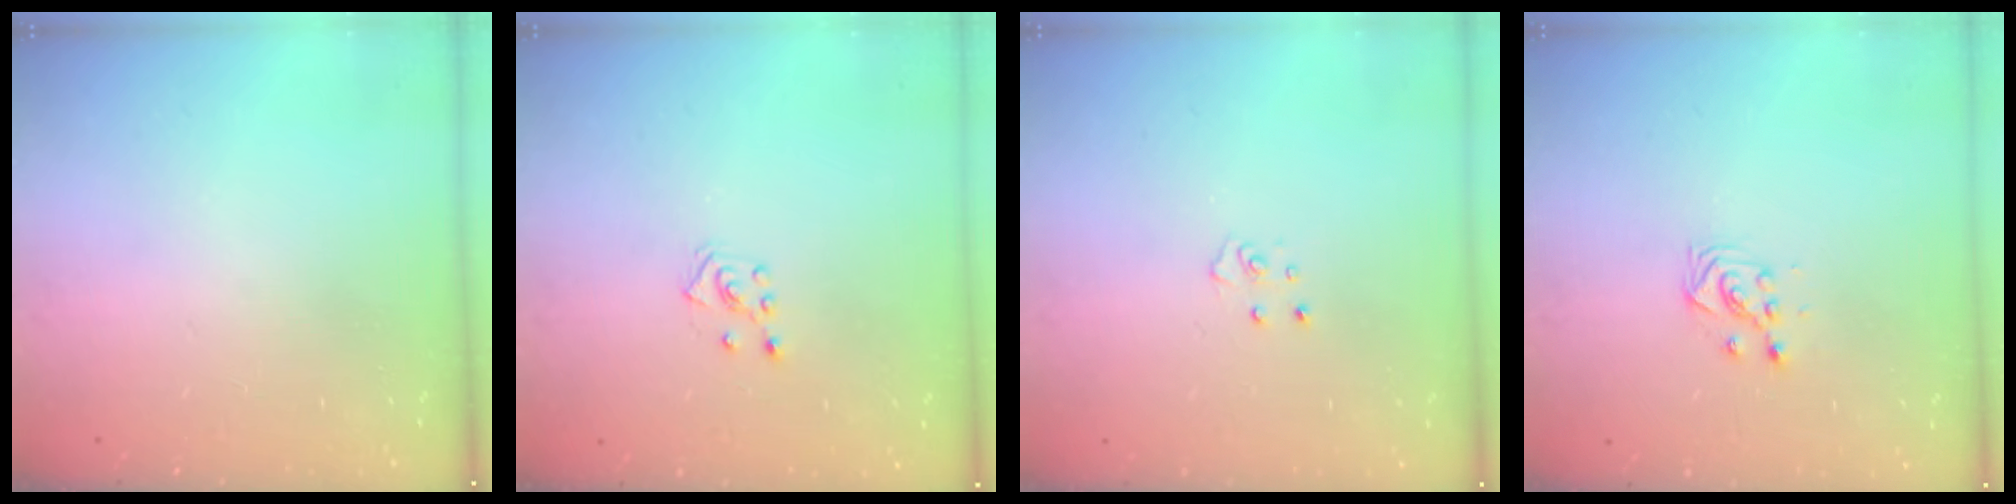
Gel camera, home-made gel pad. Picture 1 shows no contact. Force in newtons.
{"total": 2.8, "press": 2.7, "slide": 0.5}
{"total": 3.8, "press": 3.8, "slide": 0.3}
{"total": 2.7, "press": 2.7, "slide": 0.3}